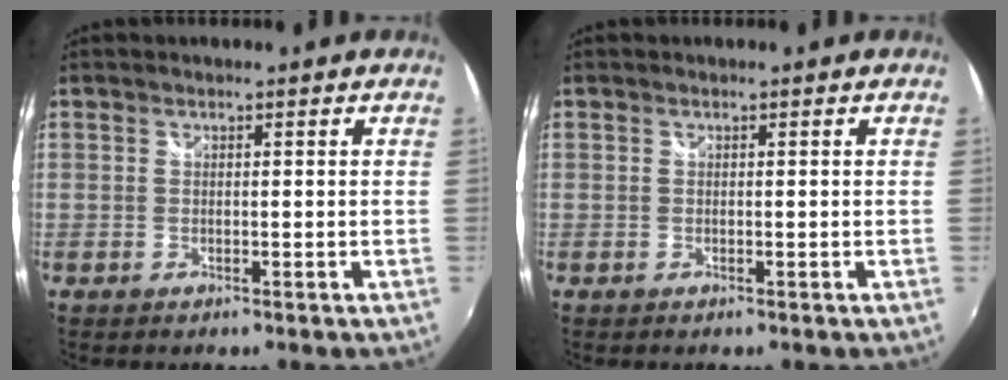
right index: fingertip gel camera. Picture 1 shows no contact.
{"total": 0.0}